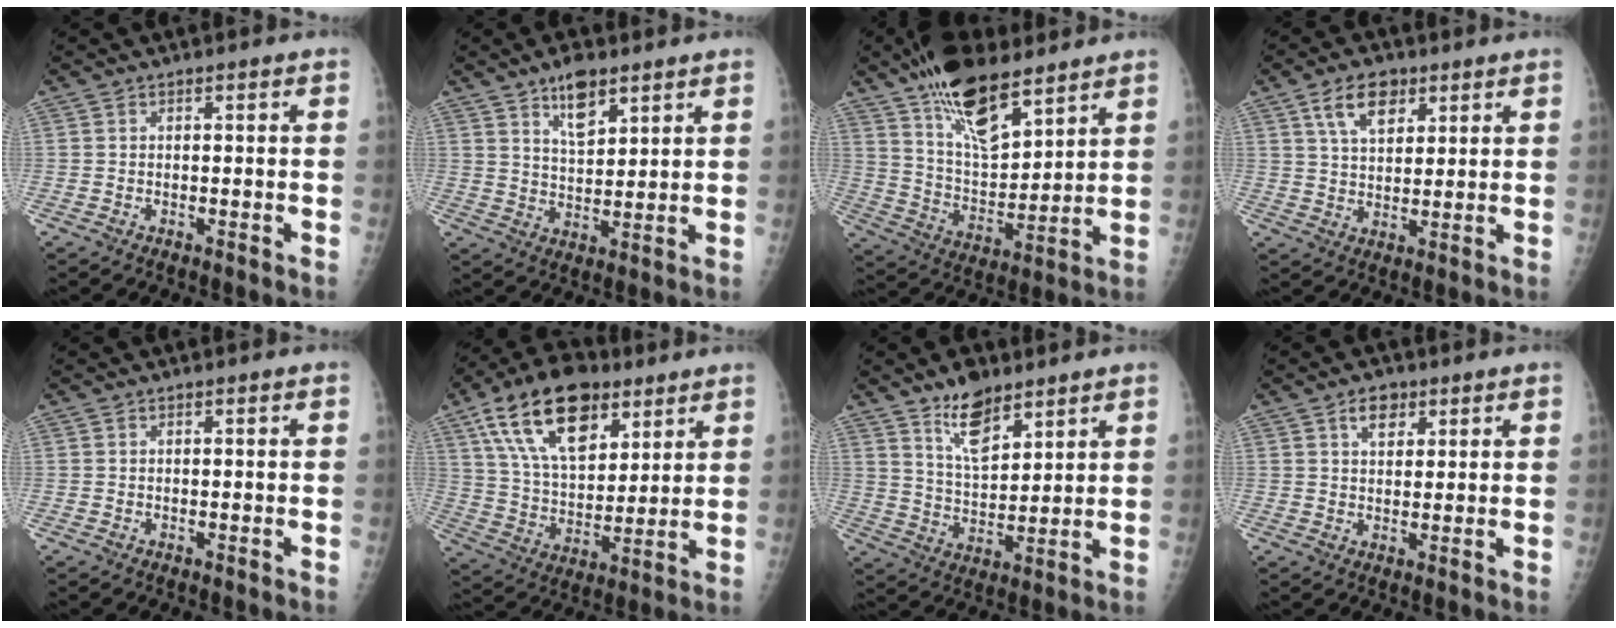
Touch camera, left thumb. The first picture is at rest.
{"total": 7.4, "force": [4.8, 3.2, 4.7], "torque": [-0.062, -0.031, 0.083]}
{"total": 17.1, "force": [11.9, 6.8, 10.2], "torque": [-0.146, -0.064, 0.220]}
{"total": 8.0, "force": [4.3, 4.6, 5.0], "torque": [-0.065, -0.021, 0.076]}
{"total": 0.0}
{"total": 20.9, "force": [11.0, 11.3, 13.7], "torque": [-0.215, -0.030, 0.192]}
{"total": 9.5, "force": [6.6, 4.3, 5.4], "torque": [-0.071, -0.048, 0.123]}
{"total": 4.3, "force": [2.4, 2.8, 2.3], "torque": [-0.019, -0.012, 0.037]}